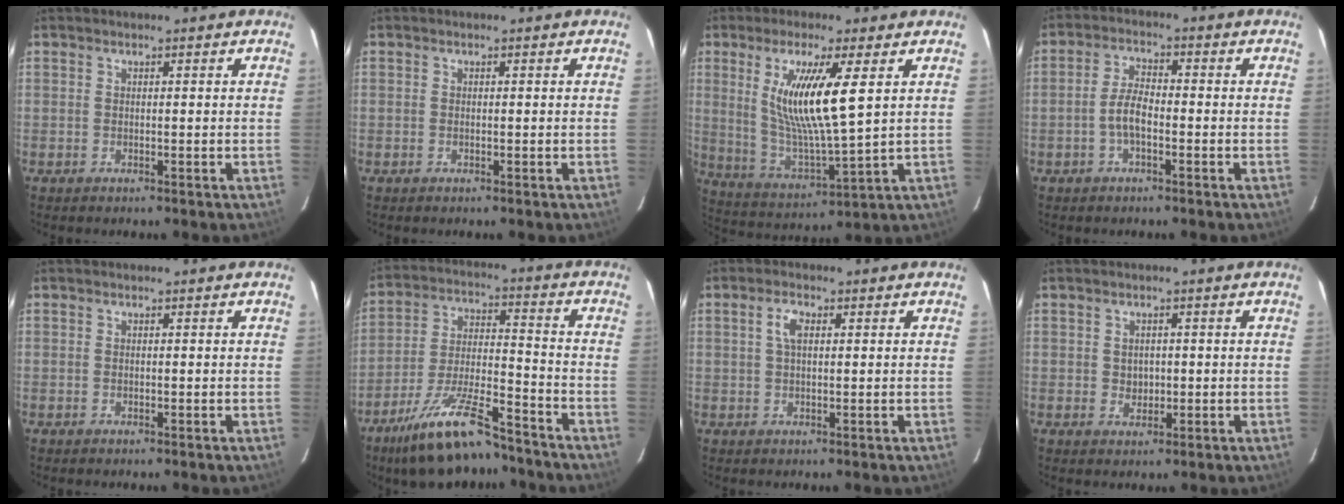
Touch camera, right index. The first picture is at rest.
{"total": 0.0}
{"total": 14.1, "force": [4.1, 1.6, 13.3], "torque": [-0.252, -0.016, 0.090]}
{"total": 4.5, "force": [-1.6, 1.8, 3.8], "torque": [-0.081, 0.009, -0.030]}
{"total": 0.0}
{"total": 16.6, "force": [-12.8, 4.4, 9.6], "torque": [-0.194, -0.010, -0.218]}
{"total": 3.0, "force": [0.8, 1.5, 2.5], "torque": [-0.050, 0.008, 0.015]}
{"total": 2.5, "force": [0.0, 2.3, 1.0], "torque": [-0.014, 0.003, 0.002]}